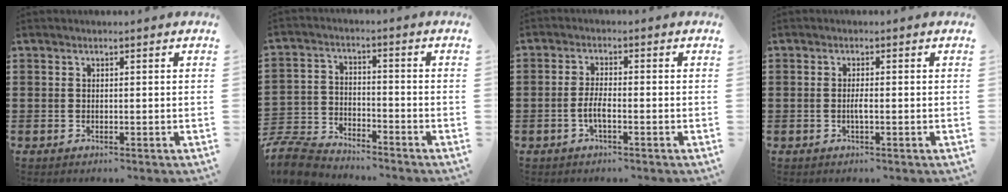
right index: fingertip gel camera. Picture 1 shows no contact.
{"total": 7.0, "force": [-6.8, 1.3, 1.1], "torque": [-0.046, 0.005, -0.139]}
{"total": 2.9, "force": [-1.2, 0.7, 2.6], "torque": [-0.060, -0.003, -0.026]}
{"total": 1.4, "force": [-0.5, 0.0, 1.3], "torque": [-0.033, -0.004, -0.011]}